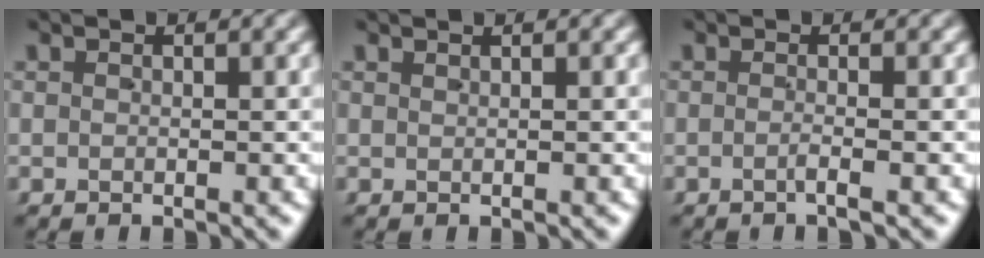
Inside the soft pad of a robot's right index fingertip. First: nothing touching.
{"total": 0.6, "force": [0.4, -0.4, 0.2], "torque": [0.002, 0.000, 0.010]}
{"total": 1.3, "force": [-0.9, -0.2, 0.9], "torque": [-0.022, -0.001, -0.018]}